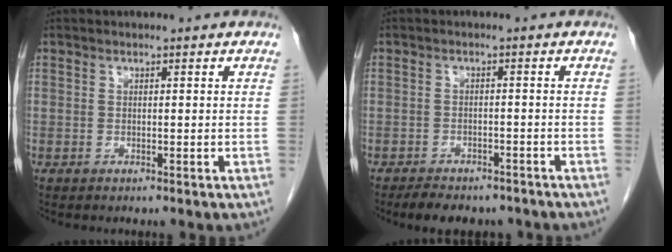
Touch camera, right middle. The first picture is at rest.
{"total": 7.6, "force": [-6.4, 3.0, 2.9], "torque": [-0.044, 0.000, -0.084]}